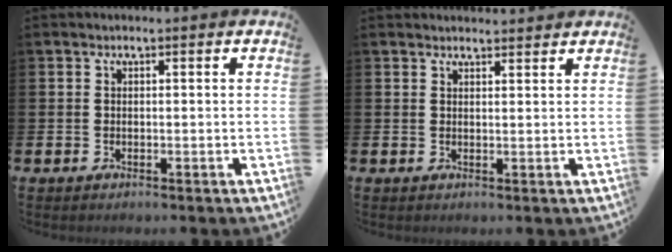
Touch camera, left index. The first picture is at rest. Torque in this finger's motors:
{"motor_torque": [-0.27, -0.42, -0.24, 0.00]}